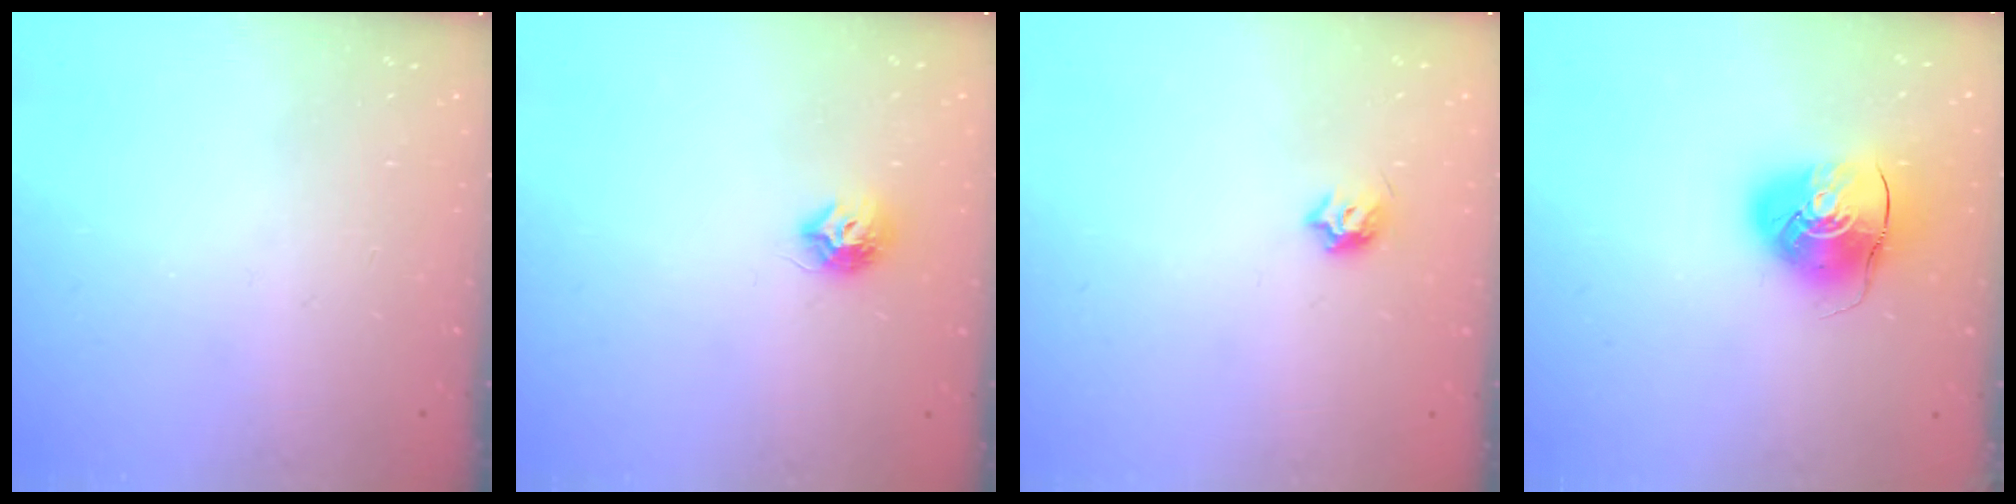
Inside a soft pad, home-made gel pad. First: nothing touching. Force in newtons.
{"total": 7.5, "press": 7.5, "slide": 0.7}
{"total": 5.2, "press": 5.1, "slide": 1.0}
{"total": 9.7, "press": 9.6, "slide": 1.2}